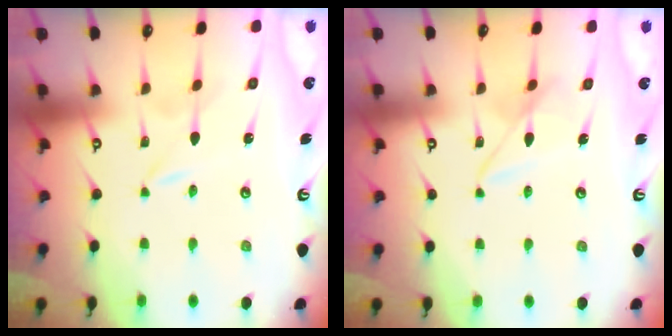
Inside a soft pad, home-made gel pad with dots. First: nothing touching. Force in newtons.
{"total": 7.0, "press": 7.0, "slide": 0.4}